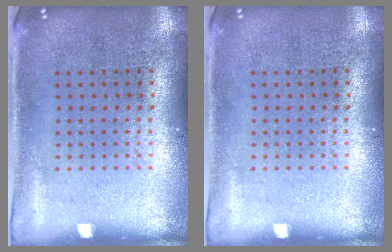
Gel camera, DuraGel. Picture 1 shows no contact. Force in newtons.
{"total": 0.0}